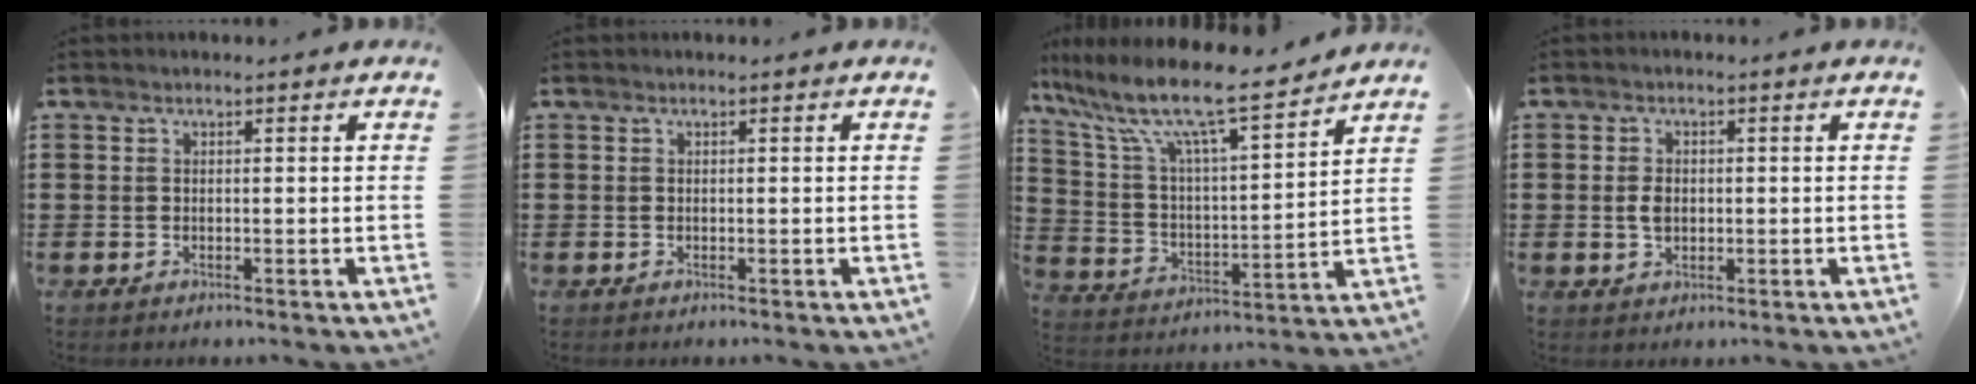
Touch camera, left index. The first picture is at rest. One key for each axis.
{"total": 0.0}
{"total": 10.3, "fx": 8.6, "fy": 0.7, "fz": 5.6, "tx": -0.143, "ty": -0.058, "tz": 0.141}
{"total": 2.5, "fx": 0.0, "fy": 1.7, "fz": 1.9, "tx": -0.039, "ty": 0.004, "tz": -0.001}